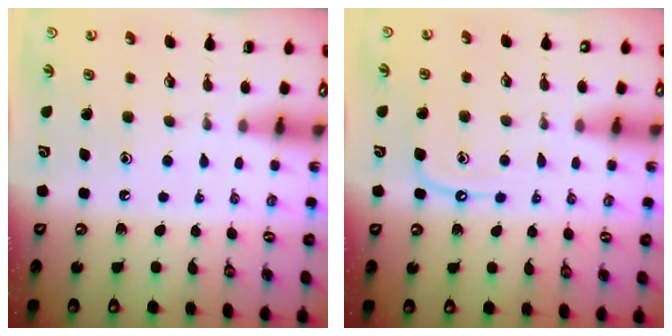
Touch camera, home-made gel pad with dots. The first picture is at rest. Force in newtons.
{"total": 6.4, "press": 6.4, "slide": 0.7}